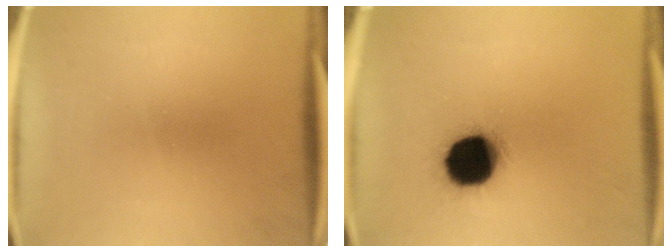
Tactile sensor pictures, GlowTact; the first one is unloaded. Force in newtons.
{"total": 17.8}